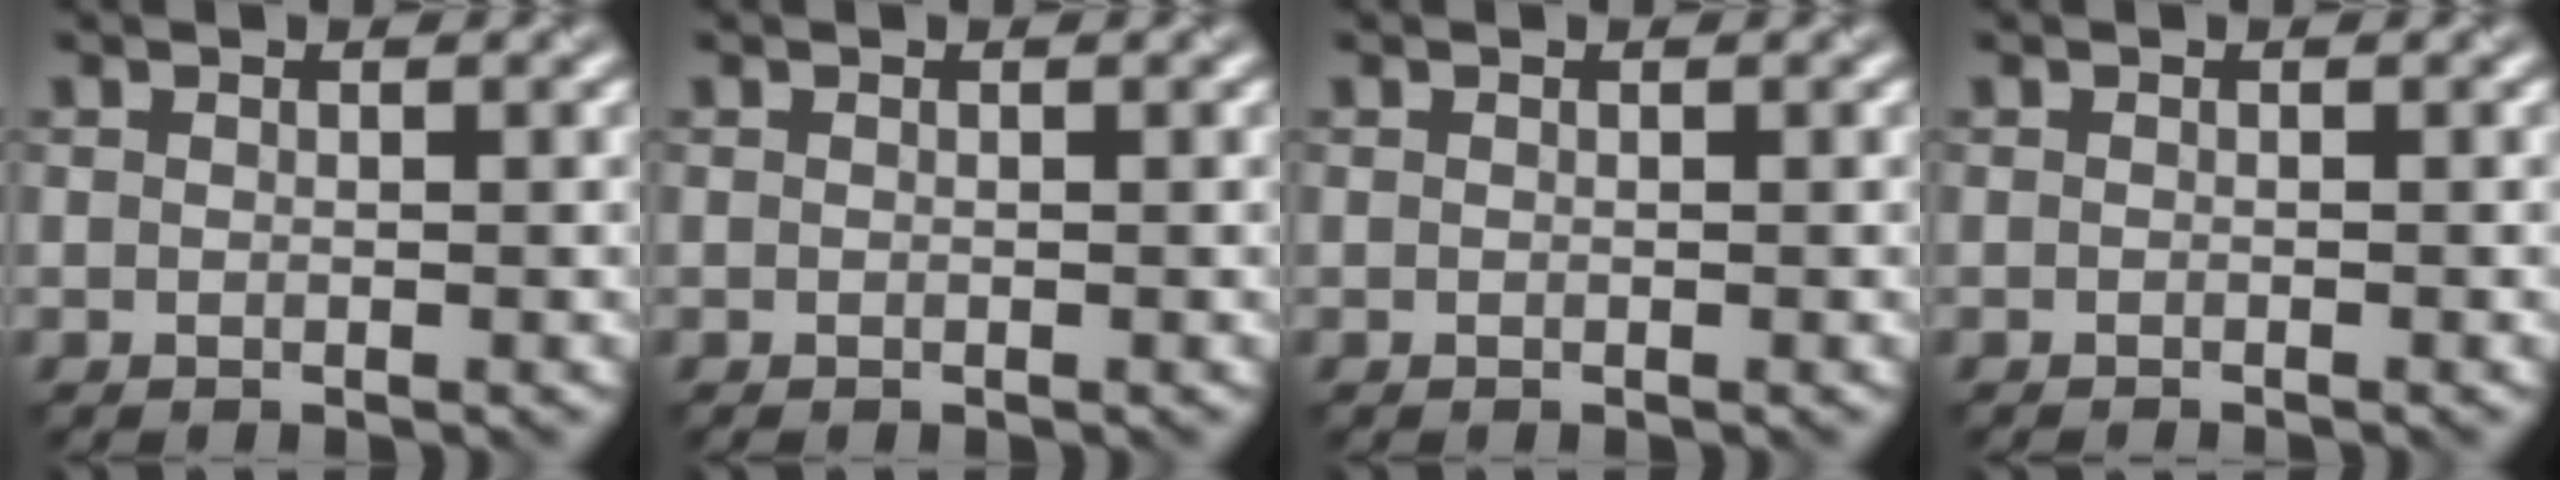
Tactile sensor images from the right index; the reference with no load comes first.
{"total": 0.0}
{"total": 0.0}
{"total": 0.7, "force": [-0.6, 0.2, 0.4], "torque": [0.002, -0.002, -0.011]}